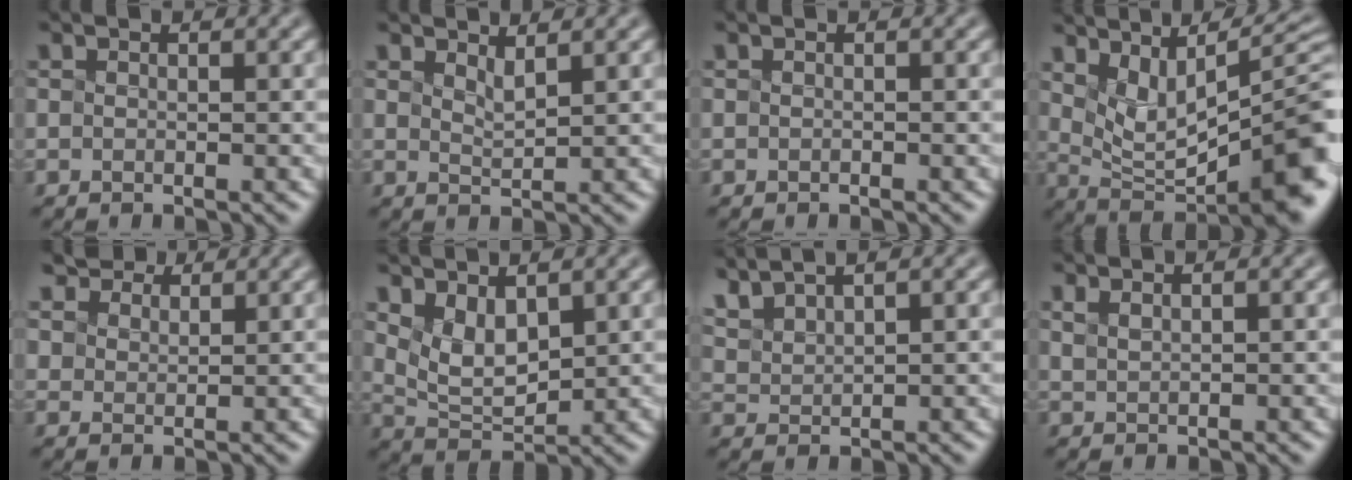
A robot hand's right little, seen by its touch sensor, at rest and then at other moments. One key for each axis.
{"total": 1.1, "fx": 1.0, "fy": -0.4, "fz": 0.0, "tx": -0.004, "ty": 0.008, "tz": 0.035}
{"total": 0.8, "fx": -0.6, "fy": -0.4, "fz": -0.4, "tx": -0.005, "ty": -0.004, "tz": 0.000}
{"total": 10.3, "fx": 3.1, "fy": 3.6, "fz": 9.1, "tx": -0.137, "ty": 0.010, "tz": 0.090}
{"total": 3.4, "fx": 3.2, "fy": 1.2, "fz": 0.1, "tx": -0.032, "ty": 0.002, "tz": 0.082}
{"total": 2.7, "fx": 1.7, "fy": 1.0, "fz": 1.8, "tx": -0.062, "ty": -0.005, "tz": 0.062}
{"total": 3.4, "fx": 3.3, "fy": 0.3, "fz": 1.0, "tx": -0.057, "ty": 0.027, "tz": 0.083}
{"total": 2.3, "fx": 1.9, "fy": 0.9, "fz": 0.9, "tx": -0.017, "ty": 0.023, "tz": 0.037}